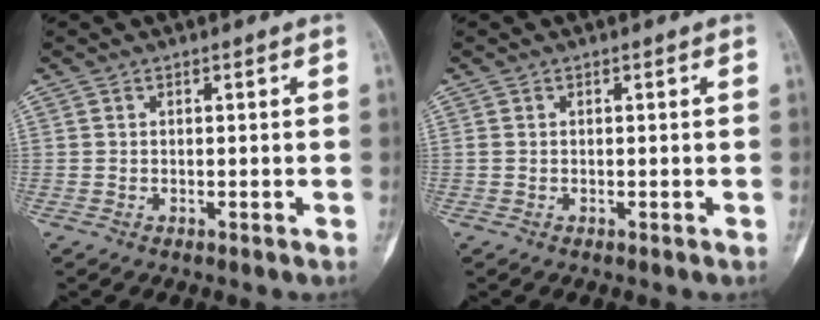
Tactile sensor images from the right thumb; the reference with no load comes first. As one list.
[{"total": 0.0}]